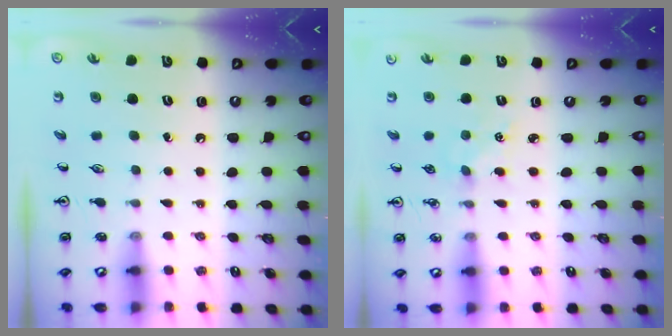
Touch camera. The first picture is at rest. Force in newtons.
{"total": 3.9, "press": 3.8, "slide": 0.6}